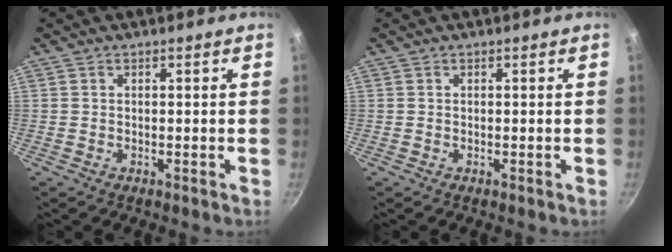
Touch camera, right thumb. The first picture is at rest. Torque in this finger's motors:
{"motor_torque": [0.00, 0.00, -0.01, 0.00, 0.00]}